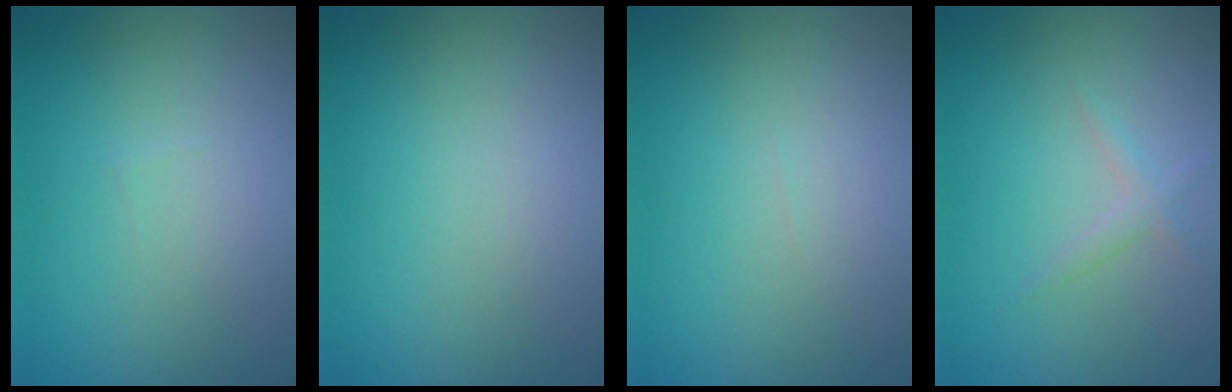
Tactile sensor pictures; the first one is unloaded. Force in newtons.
{"total": 0.0}
{"total": 0.0}
{"total": 1.2, "press": 1.2, "slide": 0.1}